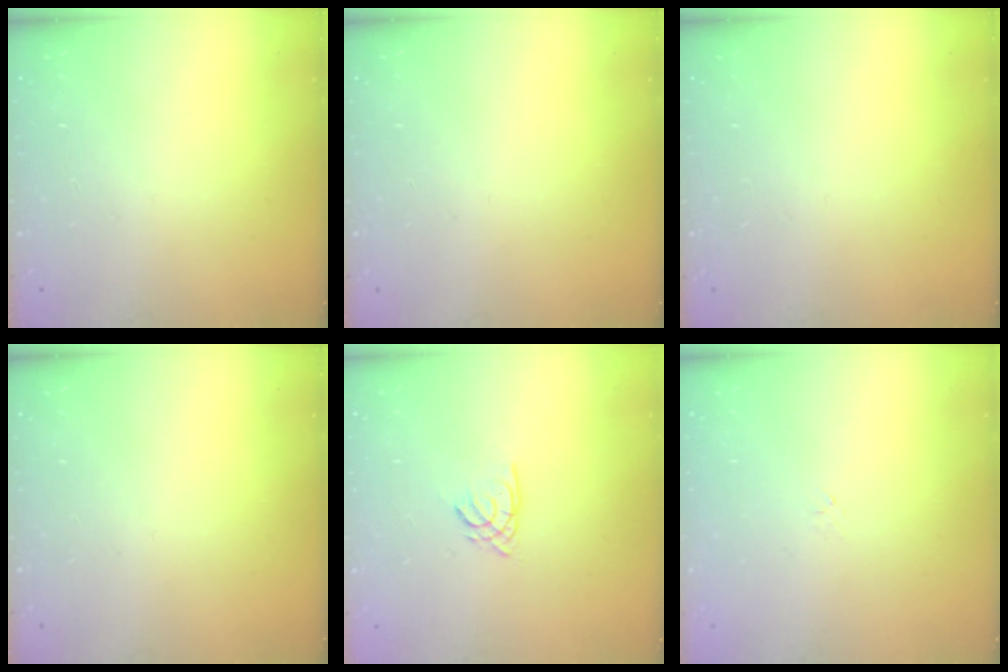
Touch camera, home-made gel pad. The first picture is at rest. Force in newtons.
{"total": 0.0}
{"total": 0.0}
{"total": 0.0}
{"total": 1.8, "press": 1.8, "slide": 0.3}
{"total": 0.7, "press": 0.5, "slide": 0.4}